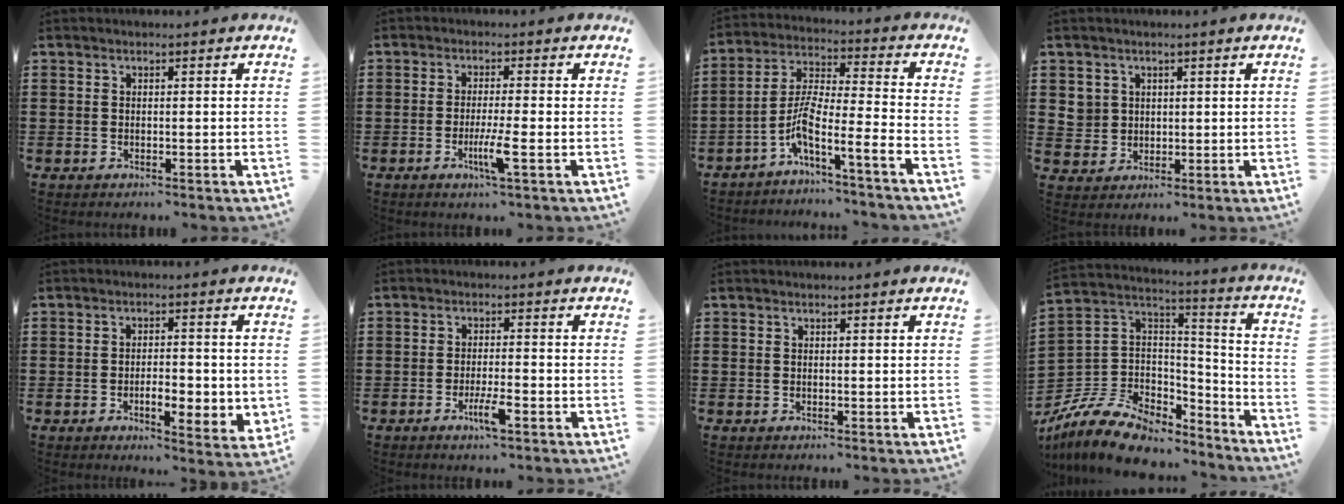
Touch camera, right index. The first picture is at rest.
{"total": 4.6, "force": [-1.8, 0.0, 4.2], "torque": [-0.077, -0.017, -0.031]}
{"total": 7.0, "force": [-5.2, -0.9, 4.5], "torque": [-0.098, -0.031, -0.113]}
{"total": 3.4, "force": [1.3, 3.1, 0.5], "torque": [-0.024, 0.011, 0.025]}
{"total": 5.2, "force": [-1.3, 2.4, 4.4], "torque": [-0.072, 0.004, -0.027]}
{"total": 4.4, "force": [-2.2, 0.6, 3.8], "torque": [-0.074, -0.008, -0.040]}
{"total": 0.0}
{"total": 10.5, "force": [-8.1, 5.5, 3.7], "torque": [-0.101, 0.012, -0.159]}